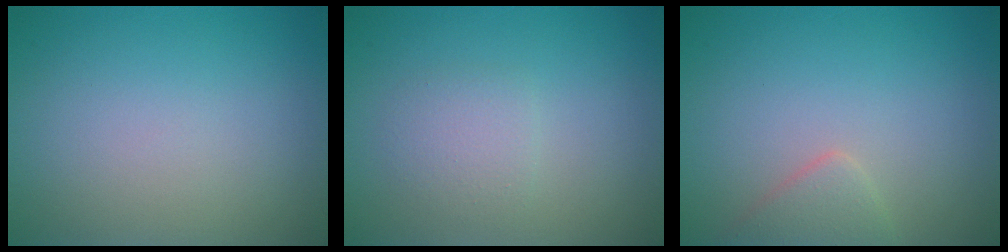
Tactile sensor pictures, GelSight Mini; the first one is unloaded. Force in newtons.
{"total": 1.9, "press": 1.9, "slide": 0.0}
{"total": 1.9, "press": 1.9, "slide": 0.0}